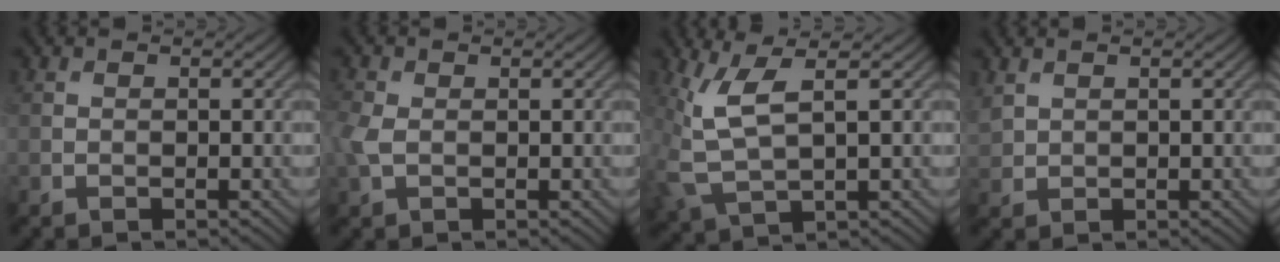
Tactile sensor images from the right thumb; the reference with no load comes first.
{"total": 2.6, "force": [0.0, 1.8, 2.0], "torque": [-0.063, 0.001, -0.002]}
{"total": 6.5, "force": [1.7, 2.3, 5.8], "torque": [-0.152, 0.004, 0.038]}
{"total": 1.9, "force": [1.3, 1.1, 0.8], "torque": [-0.028, 0.004, 0.033]}